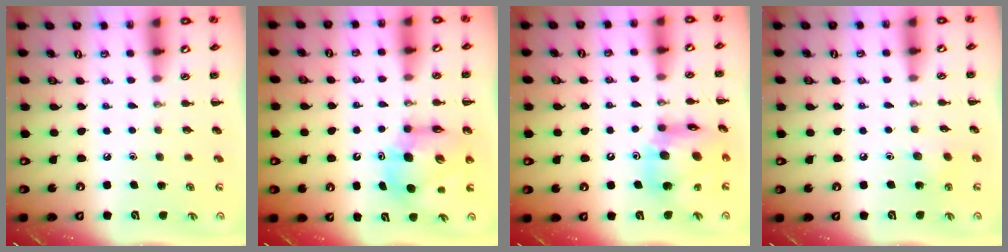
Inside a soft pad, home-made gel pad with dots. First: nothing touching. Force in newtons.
{"total": 10.5, "press": 10.0, "slide": 3.2}
{"total": 14.3, "press": 13.9, "slide": 3.5}
{"total": 6.0, "press": 5.9, "slide": 1.1}